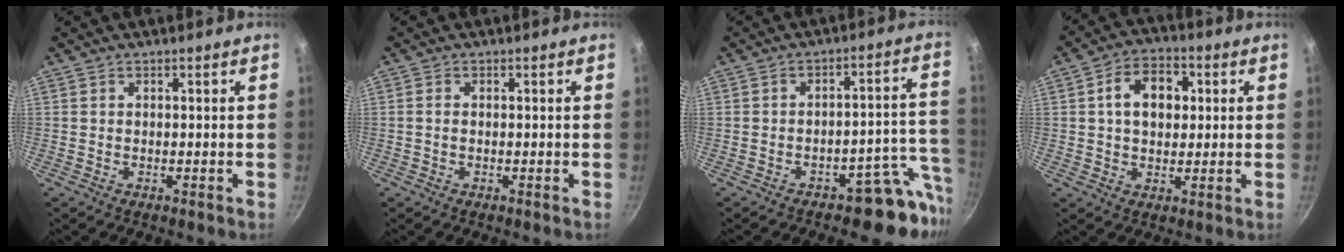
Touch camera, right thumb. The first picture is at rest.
{"total": 0.9, "force": [-0.1, 0.6, 0.7], "torque": [-0.016, 0.003, -0.003]}
{"total": 8.8, "force": [-5.9, 4.2, 5.0], "torque": [0.006, 0.067, -0.080]}
{"total": 9.6, "force": [1.8, 6.8, 6.6], "torque": [-0.079, 0.012, 0.020]}